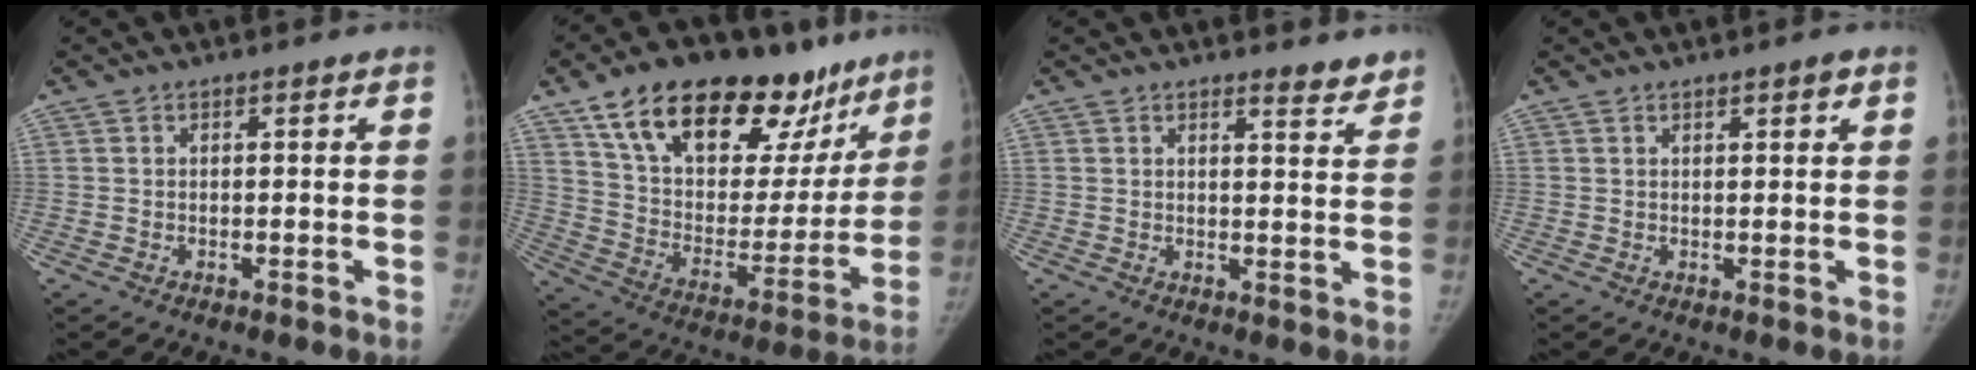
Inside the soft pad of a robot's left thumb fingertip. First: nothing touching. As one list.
[{"total": 32.1, "force": [20.1, 15.8, 19.4], "torque": [-0.254, -0.032, 0.320]}, {"total": 4.0, "force": [3.6, 1.0, 1.6], "torque": [-0.006, -0.028, 0.041]}, {"total": 1.5, "force": [1.0, 0.4, 1.1], "torque": [-0.010, -0.005, 0.016]}]